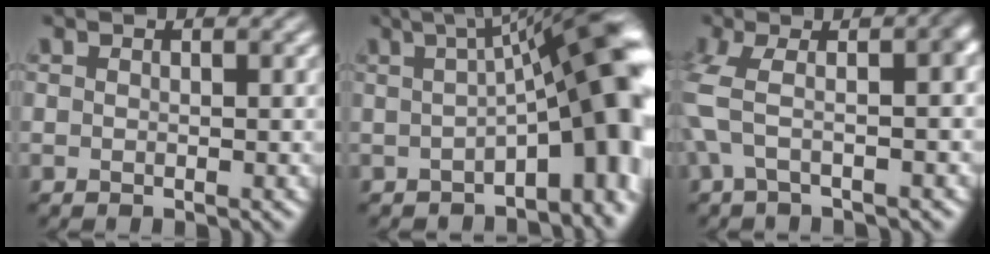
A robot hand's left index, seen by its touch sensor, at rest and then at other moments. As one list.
[{"total": 12.5, "force": [-0.7, 4.4, 11.7], "torque": [-0.120, 0.012, -0.006]}, {"total": 7.1, "force": [-0.4, 2.2, 6.8], "torque": [-0.127, 0.006, -0.017]}]